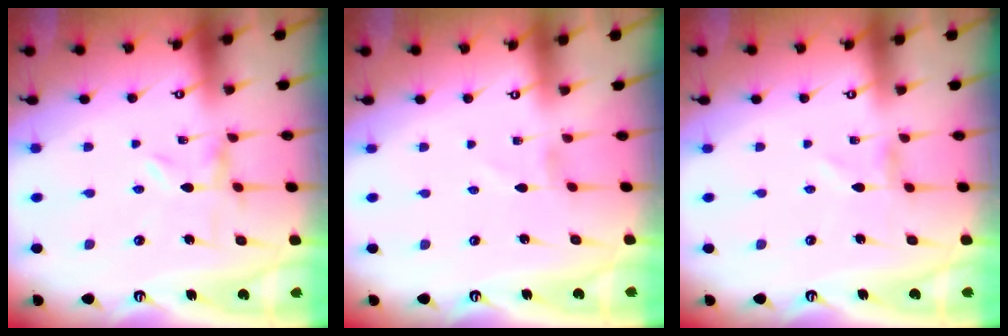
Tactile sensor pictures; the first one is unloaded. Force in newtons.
{"total": 0.9, "press": 0.8, "slide": 0.1}
{"total": 0.6, "press": 0.6, "slide": 0.2}